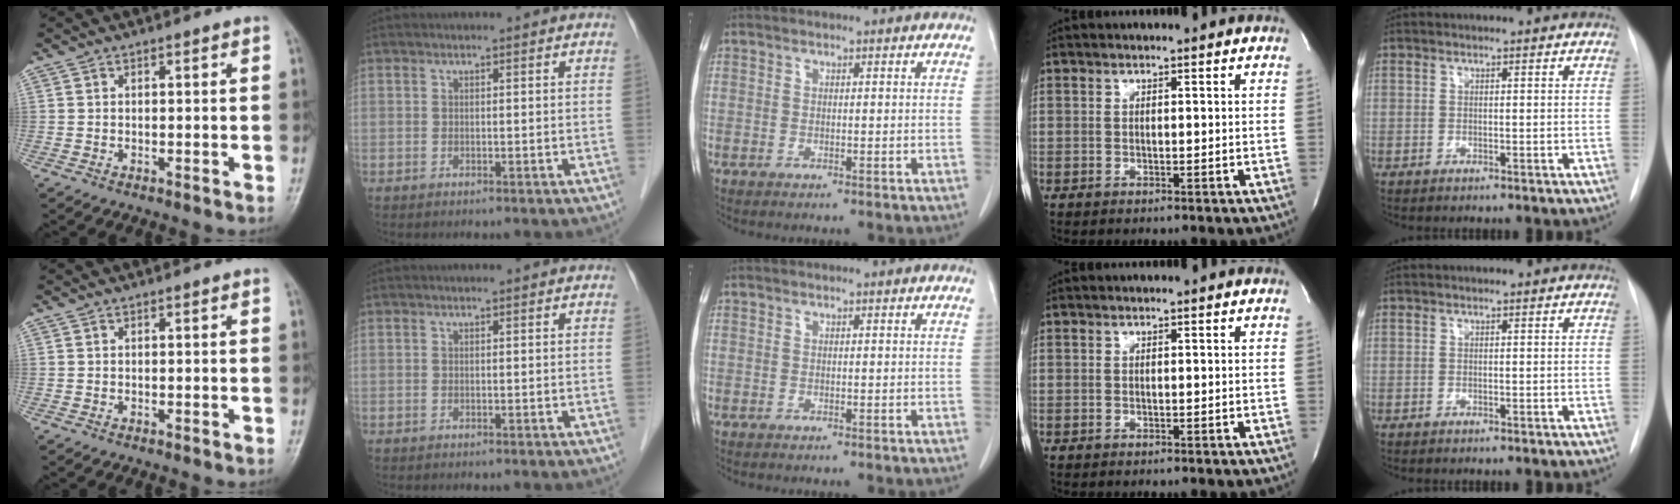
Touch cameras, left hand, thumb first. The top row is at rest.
{}